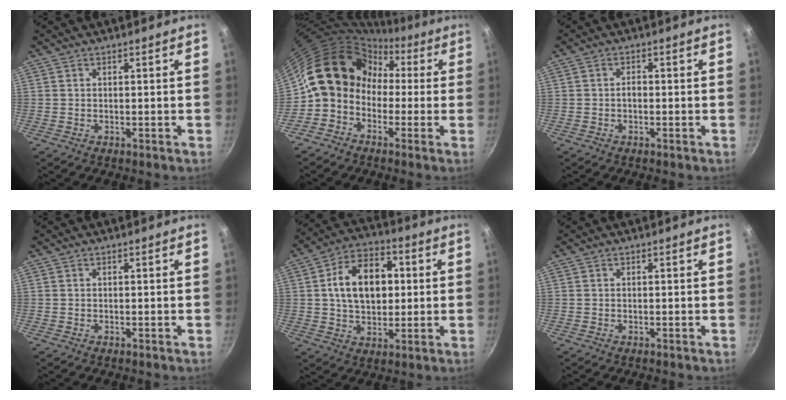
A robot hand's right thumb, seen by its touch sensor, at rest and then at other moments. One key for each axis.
{"total": 13.7, "fx": -0.7, "fy": 11.9, "fz": 6.8, "tx": -0.073, "ty": 0.048, "tz": -0.036}
{"total": 1.4, "fx": -0.4, "fy": 0.9, "fz": 1.0, "tx": -0.013, "ty": 0.009, "tz": -0.007}
{"total": 0.0}
{"total": 14.5, "fx": 2.0, "fy": 9.8, "fz": 10.5, "tx": -0.138, "ty": 0.015, "tz": 0.025}
{"total": 0.0}